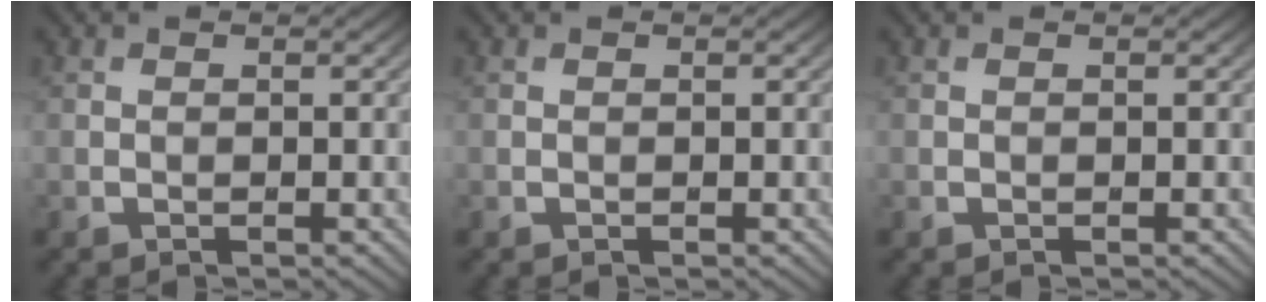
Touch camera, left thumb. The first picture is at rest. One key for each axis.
{"total": 0.0}
{"total": 0.0}